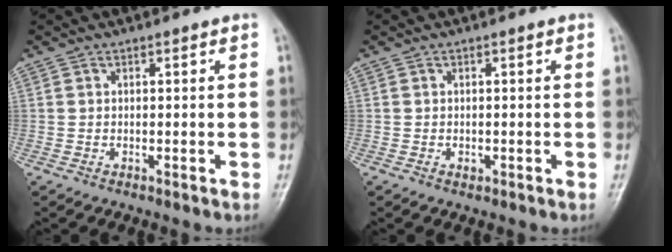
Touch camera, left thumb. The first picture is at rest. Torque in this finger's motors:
{"motor_torque": [-0.08, 0.03, -0.08, 0.03, 0.00]}